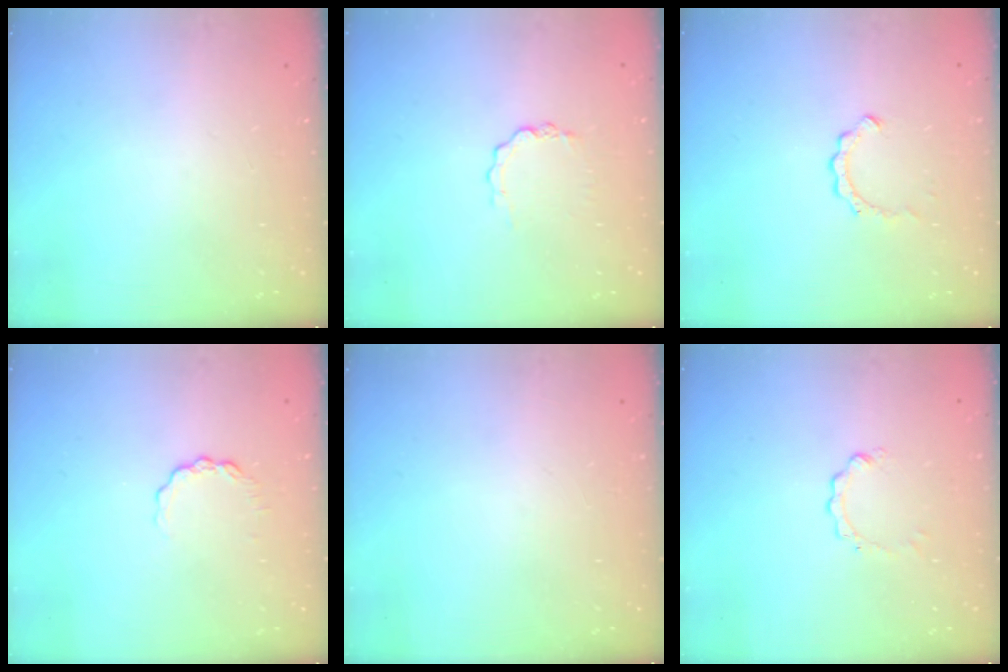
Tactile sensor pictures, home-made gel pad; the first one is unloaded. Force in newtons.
{"total": 3.3, "press": 3.3, "slide": 0.2}
{"total": 2.3, "press": 2.3, "slide": 0.2}
{"total": 3.5, "press": 3.5, "slide": 0.4}
{"total": 0.0}
{"total": 0.8, "press": 0.8, "slide": 0.1}